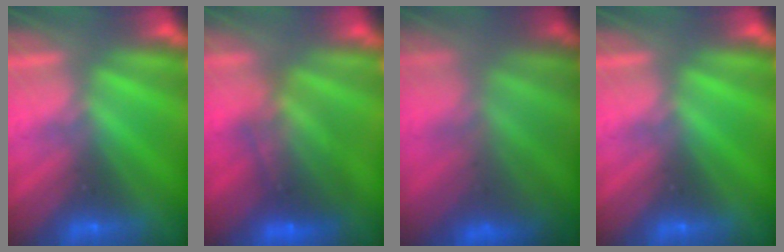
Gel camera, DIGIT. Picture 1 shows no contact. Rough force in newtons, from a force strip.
{"total": 5.9}
{"total": 3.5}
{"total": 0.0}